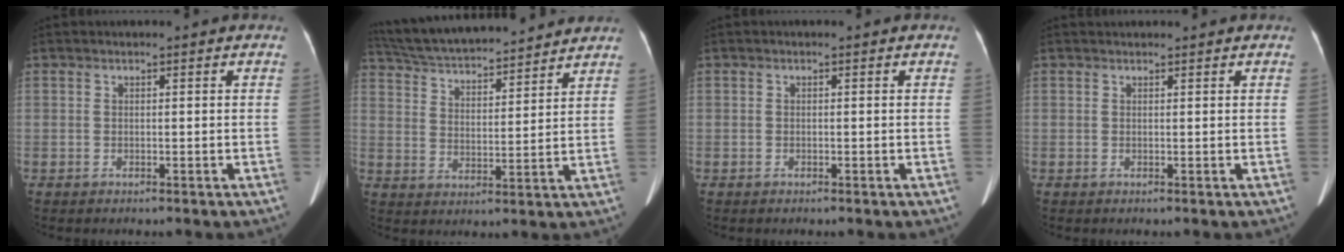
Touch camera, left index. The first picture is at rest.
{"total": 19.7, "force": [18.0, 3.0, 7.4], "torque": [-0.137, 0.034, 0.281]}
{"total": 0.0}
{"total": 2.2, "force": [2.2, 0.3, 0.4], "torque": [-0.007, 0.027, 0.034]}